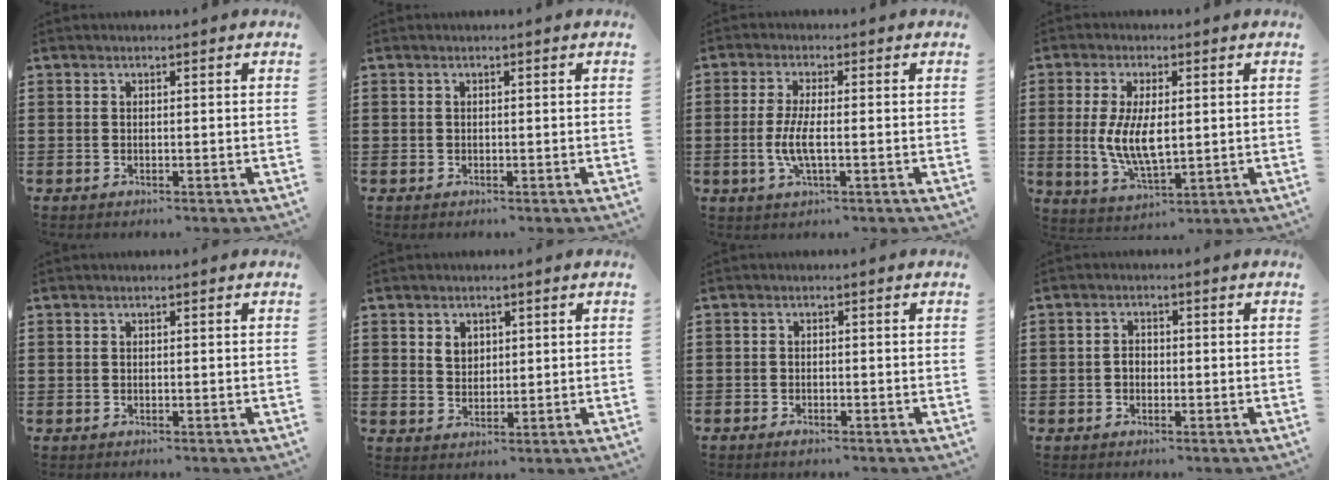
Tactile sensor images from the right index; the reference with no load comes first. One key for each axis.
{"total": 0.0}
{"total": 5.0, "fx": -0.9, "fy": 1.2, "fz": 4.8, "tx": -0.111, "ty": -0.008, "tz": -0.026}
{"total": 7.6, "fx": 0.2, "fy": 3.4, "fz": 6.8, "tx": -0.147, "ty": 0.000, "tz": 0.001}
{"total": 0.0}
{"total": 2.5, "fx": 1.3, "fy": 2.0, "fz": 1.0, "tx": -0.026, "ty": 0.007, "tz": 0.024}
{"total": 1.0, "fx": -0.8, "fy": 0.3, "fz": 0.3, "tx": -0.008, "ty": -0.003, "tz": -0.017}
{"total": 1.4, "fx": -0.4, "fy": 1.0, "fz": 0.9, "tx": -0.019, "ty": 0.002, "tz": -0.008}